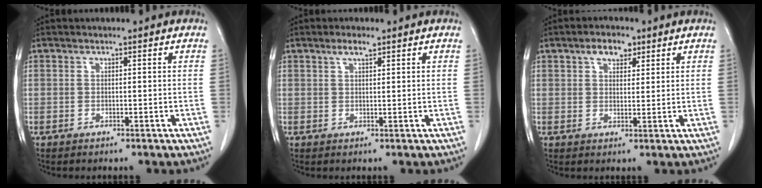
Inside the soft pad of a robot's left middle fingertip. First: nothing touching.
{"total": 2.1, "force": [1.4, 0.4, 1.5], "torque": [-0.033, 0.004, 0.027]}
{"total": 3.9, "force": [2.4, 1.9, 2.5], "torque": [-0.045, 0.010, 0.041]}